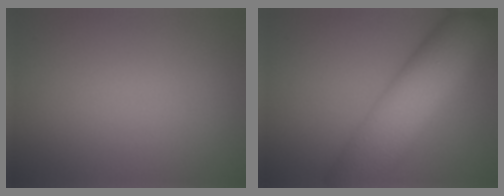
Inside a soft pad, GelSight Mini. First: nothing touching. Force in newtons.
{"total": 11.4, "press": 11.4, "slide": 0.4}